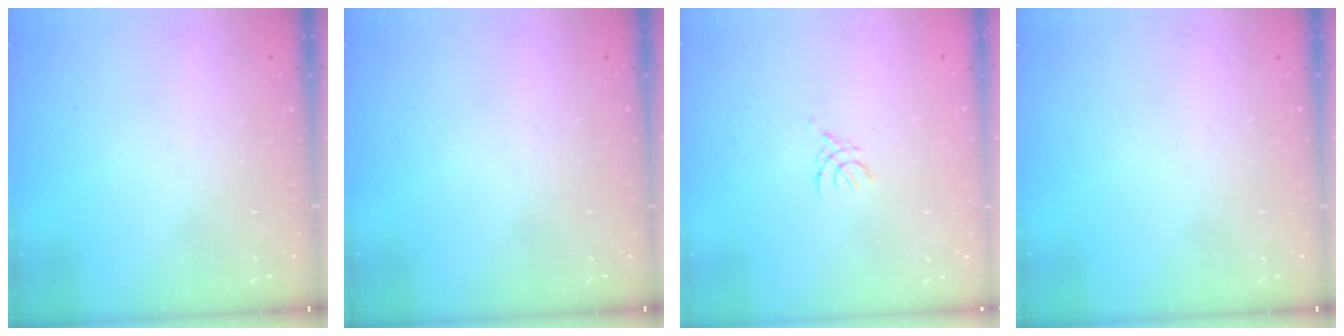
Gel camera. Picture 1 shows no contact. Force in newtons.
{"total": 0.0}
{"total": 1.8, "press": 1.7, "slide": 0.4}
{"total": 0.0}